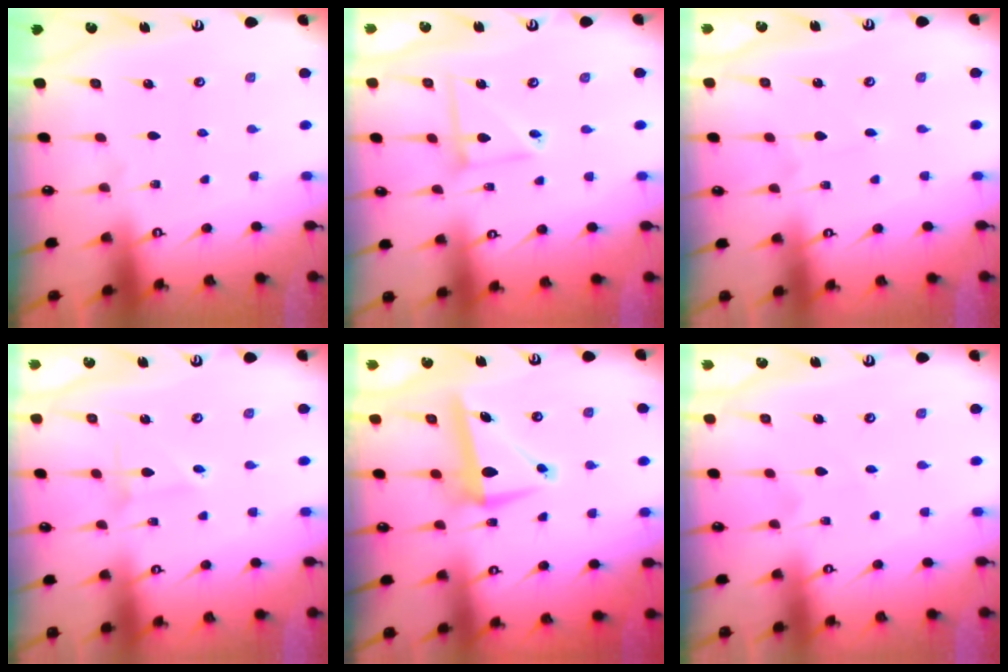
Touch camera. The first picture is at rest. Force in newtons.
{"total": 6.8, "press": 6.7, "slide": 0.5}
{"total": 0.7, "press": 0.7, "slide": 0.0}
{"total": 1.9, "press": 1.9, "slide": 0.3}
{"total": 8.0, "press": 7.7, "slide": 2.2}
{"total": 2.5, "press": 2.5, "slide": 0.3}